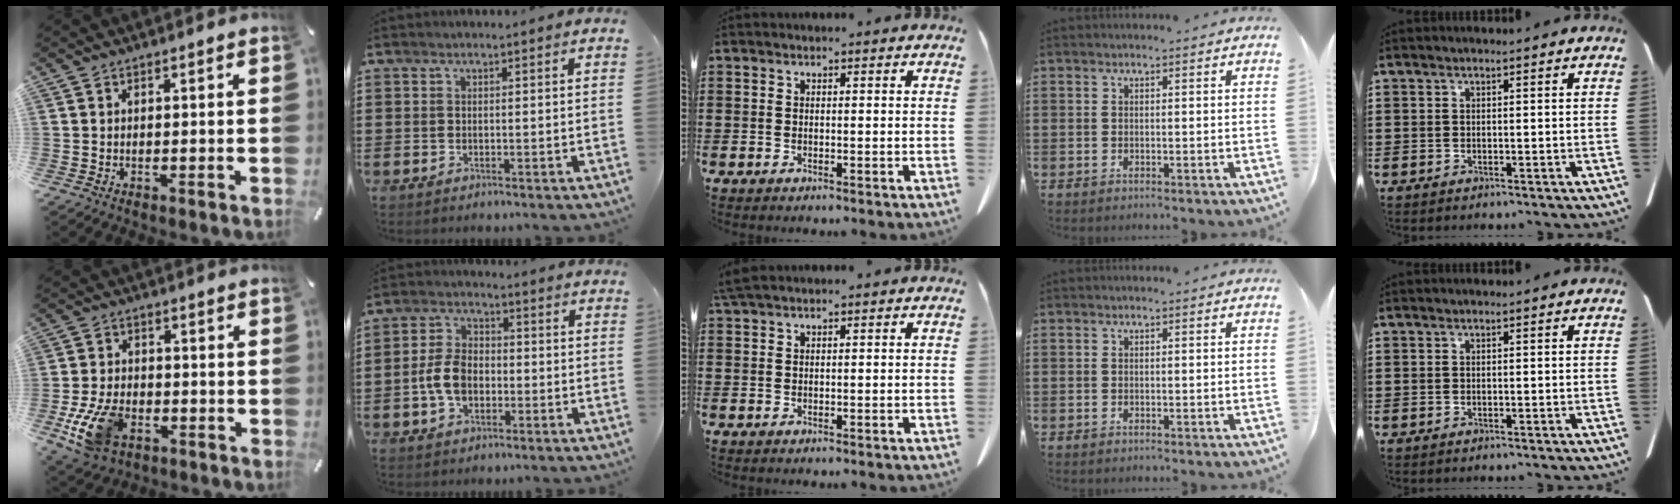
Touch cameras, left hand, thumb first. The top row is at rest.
{"thumb": {"total": 12.2, "force": [-4.7, 7.8, 8.1], "torque": [-0.177, 0.010, -0.080]}, "index": {"total": 6.5, "force": [-1.5, 4.3, 4.7], "torque": [-0.119, 0.002, -0.036]}, "middle": {"total": 1.6, "force": [1.3, 0.1, 0.9], "torque": [-0.022, -0.001, 0.026]}}